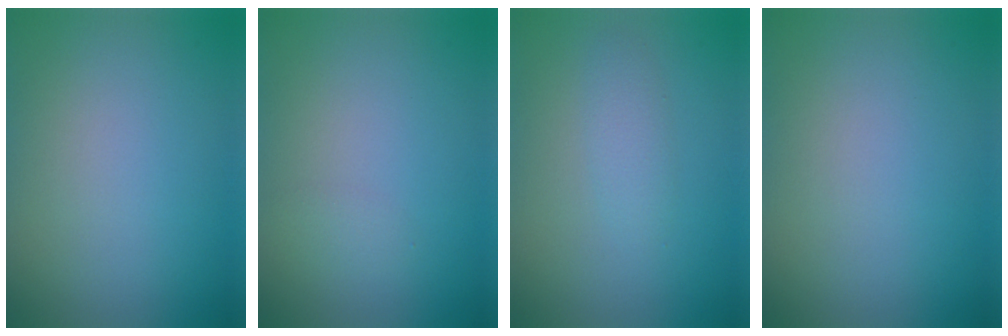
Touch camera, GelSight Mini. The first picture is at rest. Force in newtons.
{"total": 0.8, "press": 0.8, "slide": 0.0}
{"total": 1.5, "press": 1.5, "slide": 0.1}
{"total": 0.0}